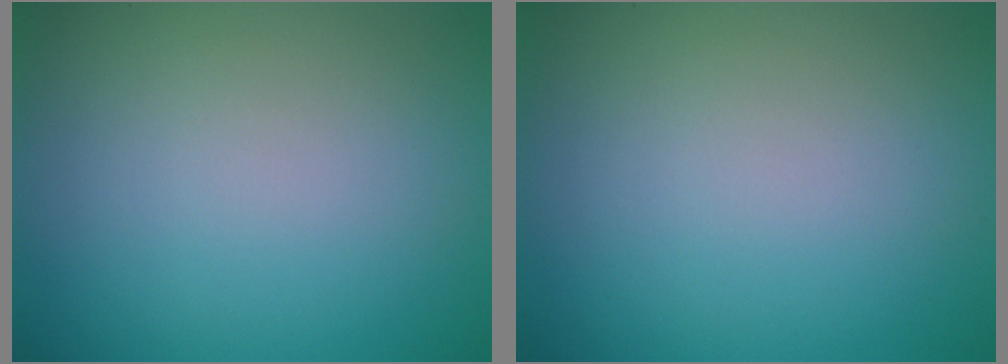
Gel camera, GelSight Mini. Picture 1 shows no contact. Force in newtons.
{"total": 0.0}